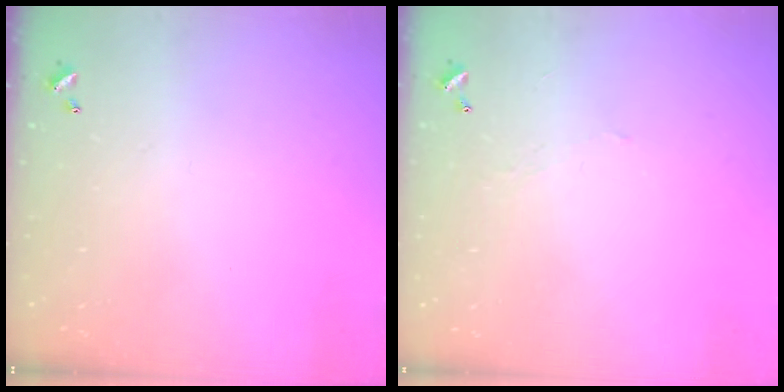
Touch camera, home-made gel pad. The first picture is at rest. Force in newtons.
{"total": 1.7, "press": 1.7, "slide": 0.4}